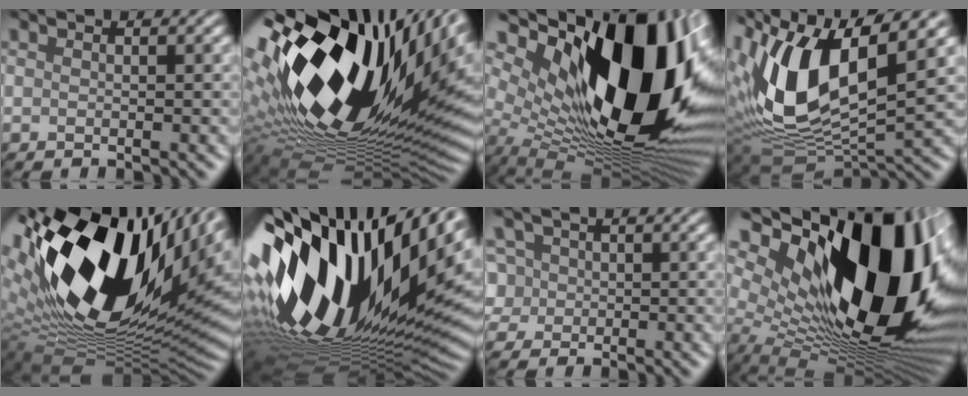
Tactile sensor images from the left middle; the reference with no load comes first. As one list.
[{"total": 21.2, "force": [6.1, 10.2, 17.6], "torque": [-0.313, -0.006, 0.112]}, {"total": 17.2, "force": [4.5, 8.5, 14.3], "torque": [-0.217, -0.008, 0.082]}, {"total": 12.0, "force": [3.5, 5.7, 10.0], "torque": [-0.215, 0.003, 0.069]}, {"total": 20.0, "force": [6.7, 10.7, 15.6], "torque": [-0.299, 0.004, 0.127]}, {"total": 19.5, "force": [4.6, 9.0, 16.6], "torque": [-0.301, 0.003, 0.077]}, {"total": 4.5, "force": [0.1, 4.3, 1.2], "torque": [-0.024, 0.035, -0.021]}, {"total": 18.7, "force": [5.5, 9.6, 15.1], "torque": [-0.239, 0.005, 0.107]}]